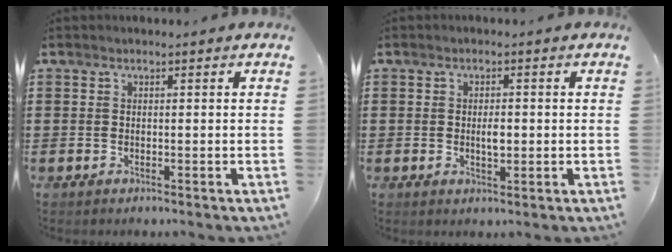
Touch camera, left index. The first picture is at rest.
{"total": 2.4, "force": [0.0, 0.9, 2.2], "torque": [-0.034, -0.004, -0.002]}